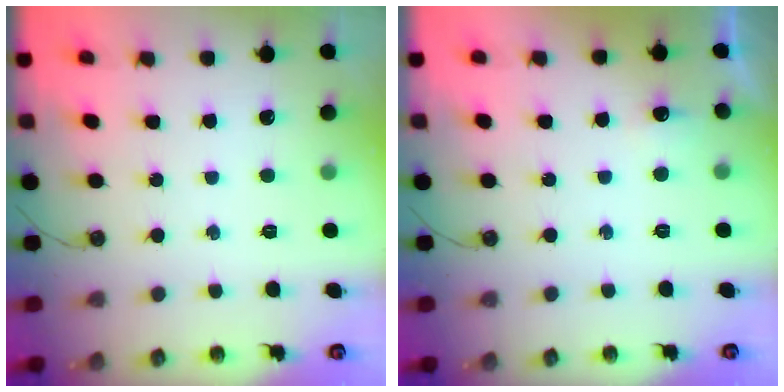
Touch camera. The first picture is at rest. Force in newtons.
{"total": 12.5, "press": 4.7, "slide": 11.6}